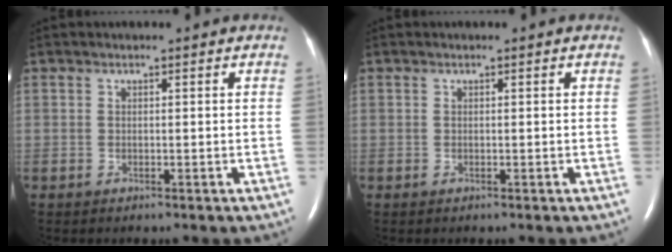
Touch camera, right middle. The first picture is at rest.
{"total": 0.0}